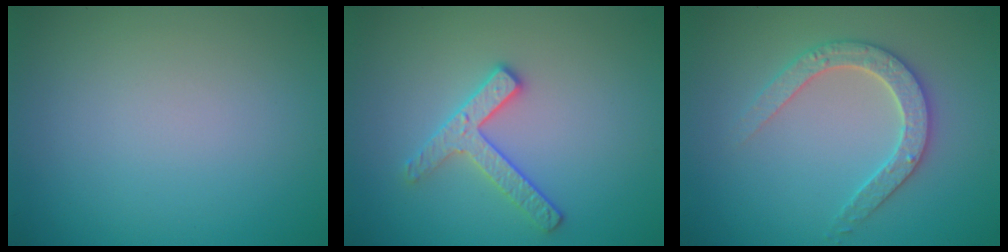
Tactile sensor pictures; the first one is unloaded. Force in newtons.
{"total": 2.6, "press": 2.5, "slide": 0.6}
{"total": 3.0, "press": 2.9, "slide": 0.6}